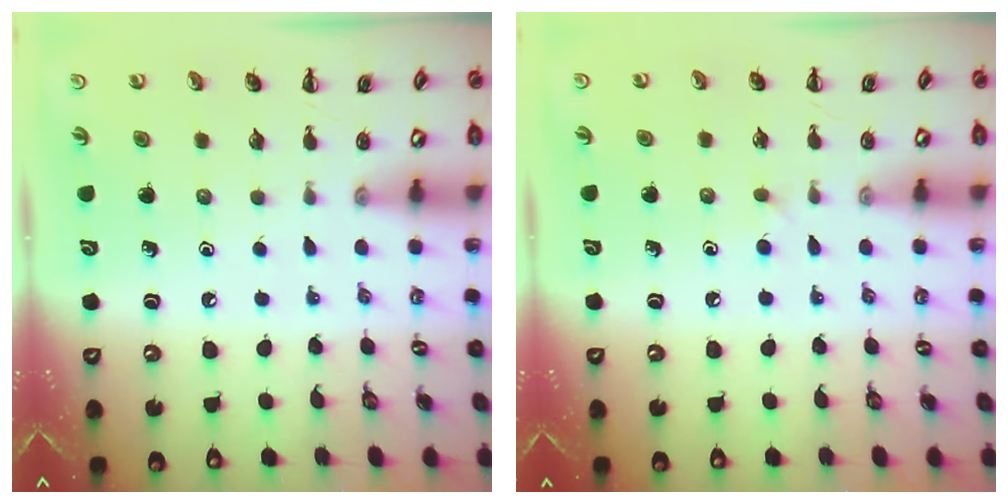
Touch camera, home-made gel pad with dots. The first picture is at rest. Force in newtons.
{"total": 2.2, "press": 2.0, "slide": 1.0}